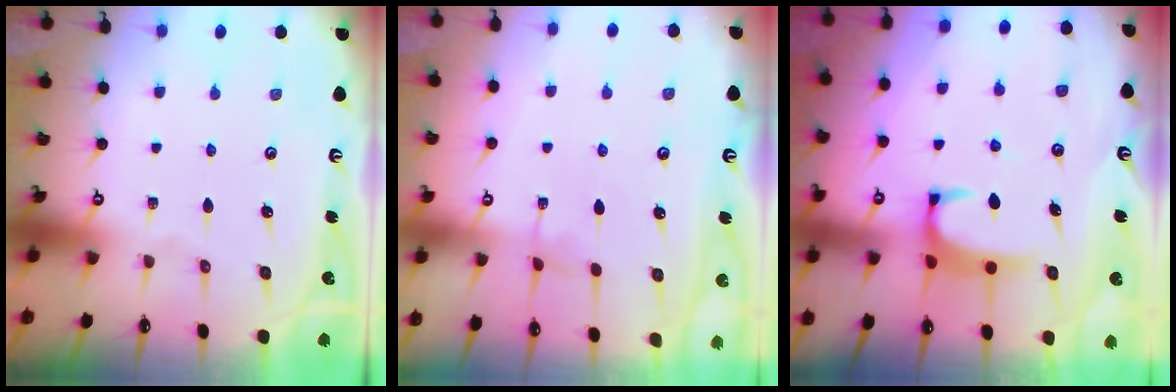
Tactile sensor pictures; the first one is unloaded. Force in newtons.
{"total": 2.5, "press": 2.5, "slide": 0.2}
{"total": 1.9, "press": 1.9, "slide": 0.3}